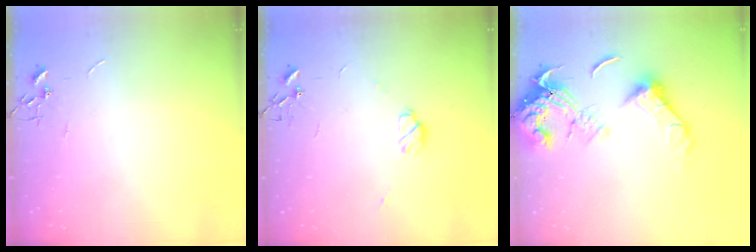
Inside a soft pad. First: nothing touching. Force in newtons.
{"total": 6.1, "press": 6.0, "slide": 1.1}
{"total": 15.8, "press": 15.7, "slide": 1.9}